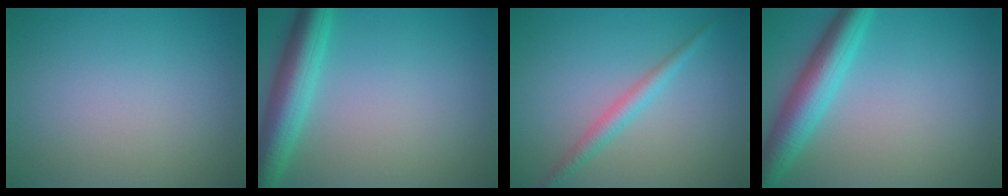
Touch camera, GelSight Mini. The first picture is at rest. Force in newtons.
{"total": 5.5, "press": 5.5, "slide": 0.2}
{"total": 2.0, "press": 2.0, "slide": 0.1}
{"total": 5.4, "press": 5.4, "slide": 0.2}